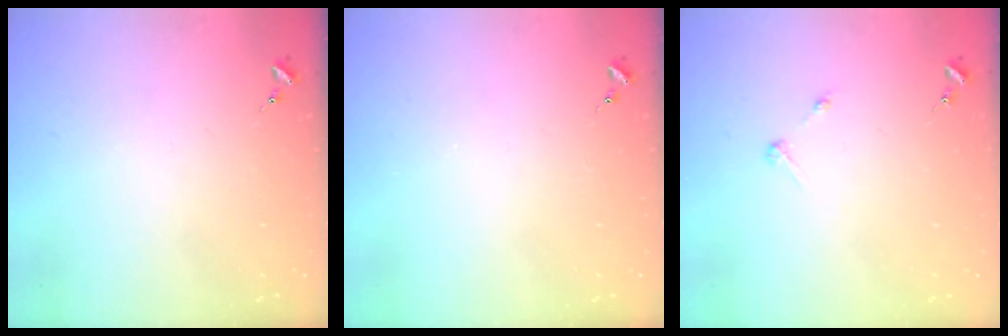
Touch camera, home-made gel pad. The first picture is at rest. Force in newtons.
{"total": 0.0}
{"total": 2.7, "press": 2.7, "slide": 0.3}